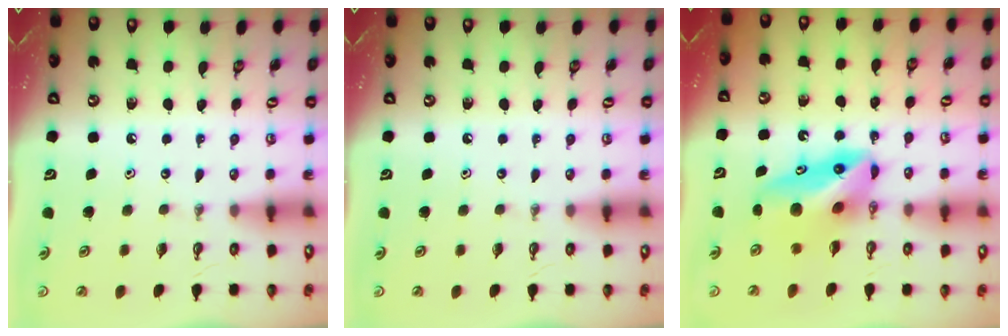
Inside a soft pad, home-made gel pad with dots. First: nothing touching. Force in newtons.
{"total": 0.0}
{"total": 9.2, "press": 9.1, "slide": 1.2}